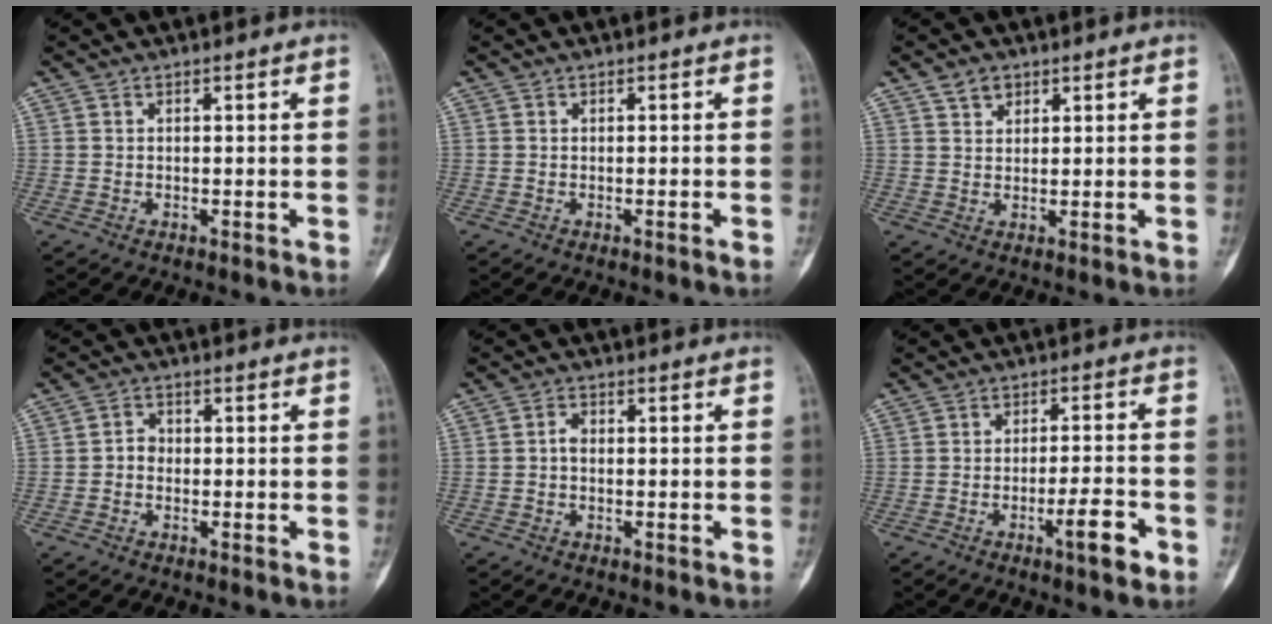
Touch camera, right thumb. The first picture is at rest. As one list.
[{"total": 0.7, "force": [-0.3, 0.0, 0.6], "torque": [-0.010, -0.001, -0.003]}, {"total": 3.1, "force": [2.0, 2.1, 1.1], "torque": [-0.008, -0.010, 0.036]}, {"total": 2.1, "force": [-0.6, 1.7, 1.0], "torque": [-0.006, 0.007, -0.018]}, {"total": 1.6, "force": [-0.3, 1.0, 1.1], "torque": [-0.016, 0.005, -0.010]}, {"total": 6.7, "force": [-3.3, 1.3, 5.7], "torque": [-0.088, 0.018, -0.048]}]